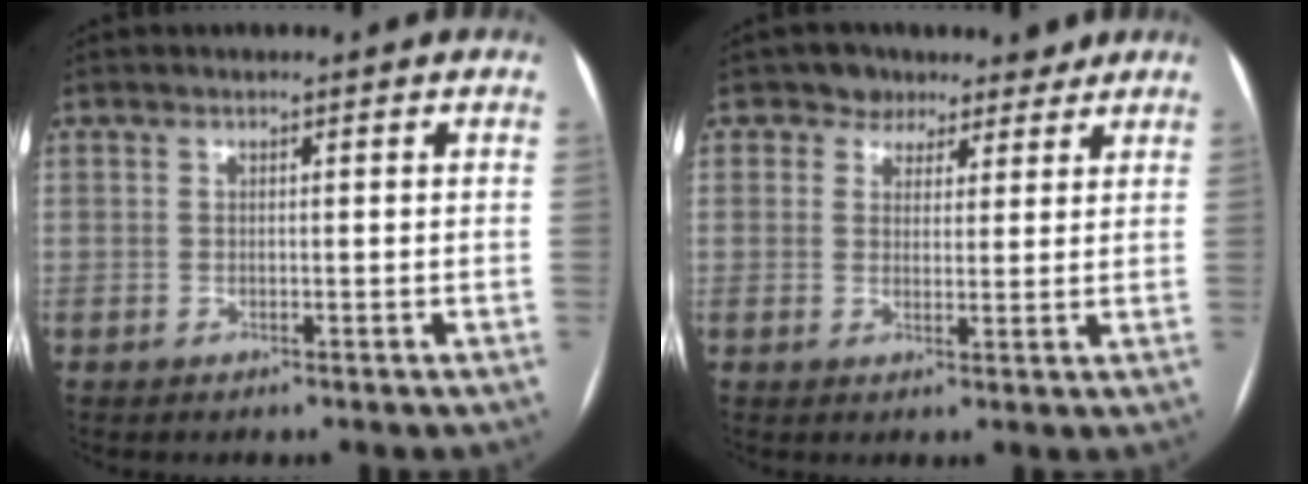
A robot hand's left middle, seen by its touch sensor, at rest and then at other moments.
{"total": 5.5, "force": [4.0, 3.7, 0.1], "torque": [0.002, 0.008, 0.049]}